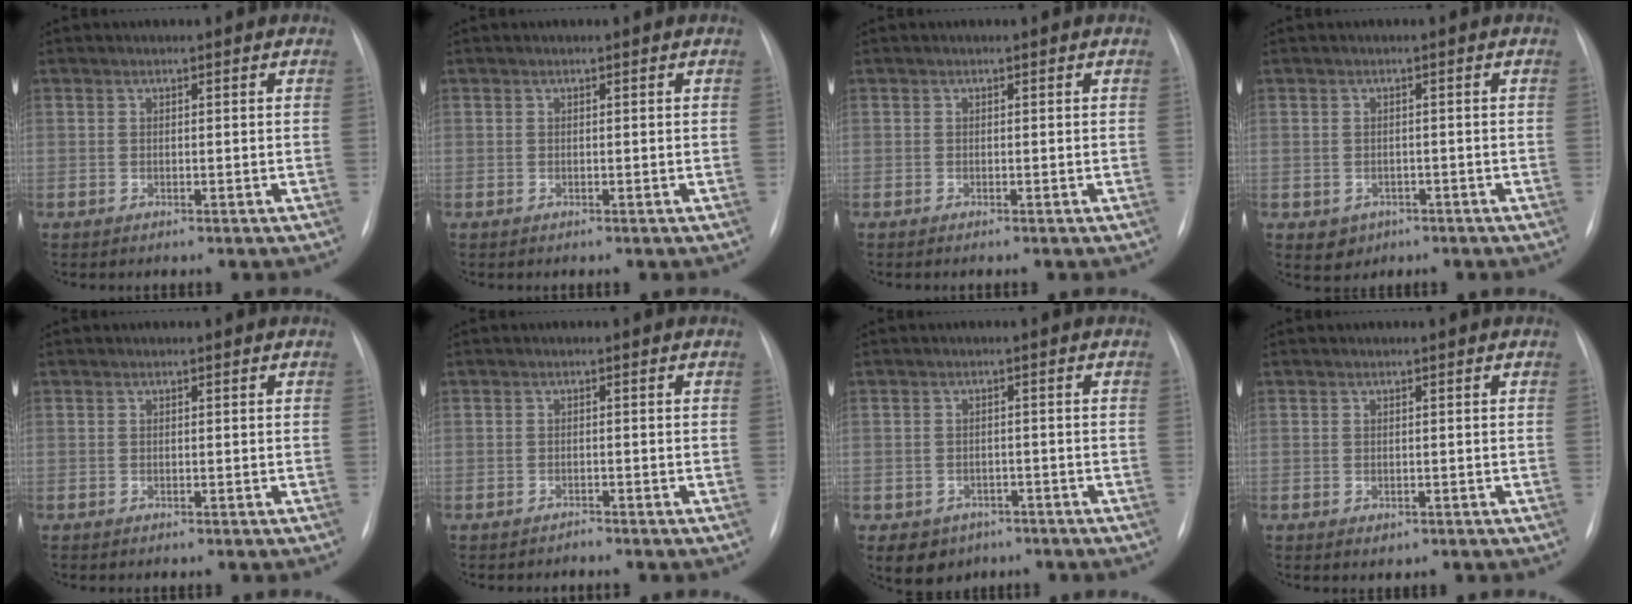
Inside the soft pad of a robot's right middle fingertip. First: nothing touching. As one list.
[{"total": 0.0}, {"total": 0.0}, {"total": 2.8, "force": [-1.2, 2.4, 0.7], "torque": [-0.007, 0.006, -0.003]}, {"total": 0.0}, {"total": 0.8, "force": [-0.8, 0.0, -0.2], "torque": [0.003, -0.005, -0.010]}, {"total": 4.7, "force": [-2.8, 3.6, 0.8], "torque": [-0.012, 0.008, -0.030]}, {"total": 1.1, "force": [-0.4, 0.8, 0.6], "torque": [-0.007, 0.000, 0.000]}]